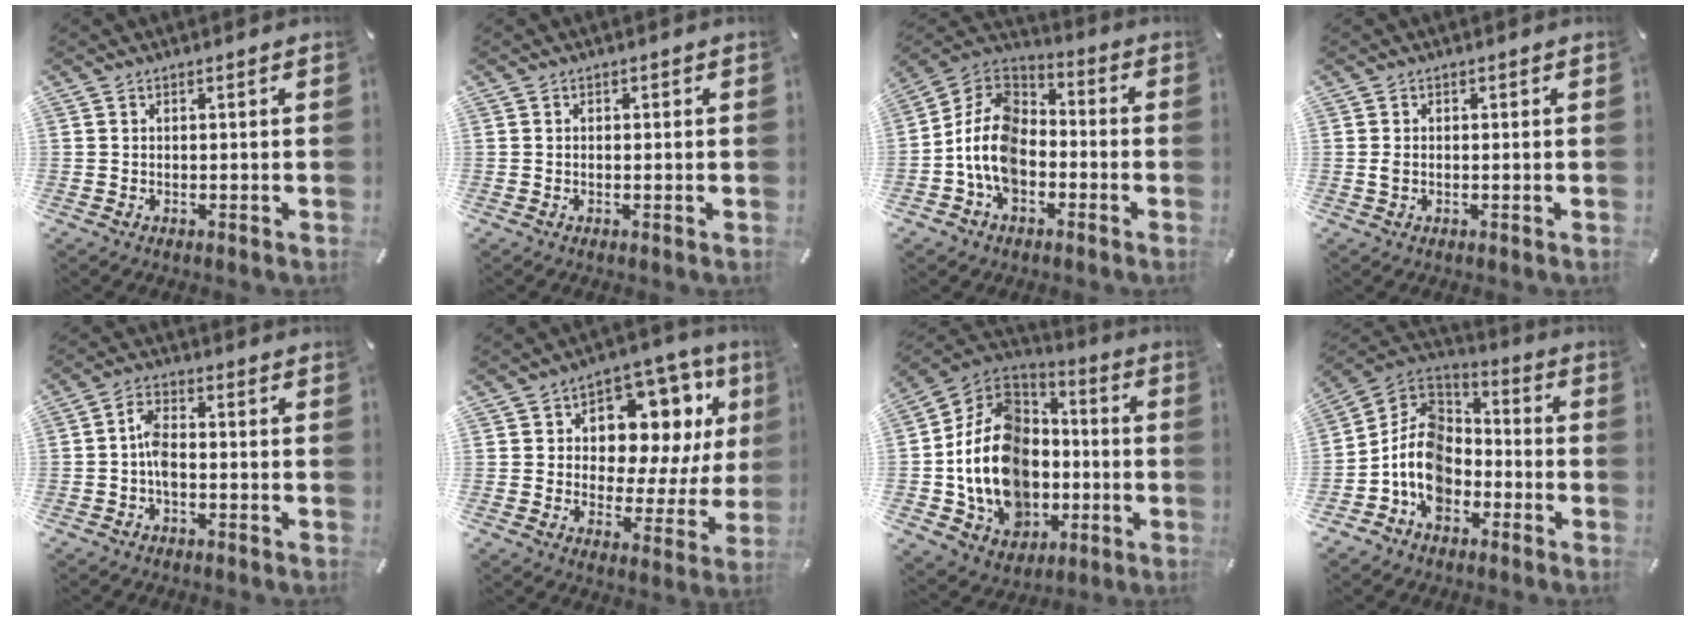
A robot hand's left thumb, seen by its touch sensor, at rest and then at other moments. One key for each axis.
{"total": 0.5, "fx": -0.1, "fy": 0.4, "fz": 0.3, "tx": -0.006, "ty": 0.001, "tz": -0.003}
{"total": 12.2, "fx": -4.6, "fy": 9.0, "fz": 6.8, "tx": -0.167, "ty": 0.024, "tz": -0.093}
{"total": 1.4, "fx": -0.1, "fy": 0.9, "fz": 1.0, "tx": -0.021, "ty": 0.002, "tz": -0.003}
{"total": 5.2, "fx": -1.3, "fy": 2.8, "fz": 4.2, "tx": -0.085, "ty": 0.008, "tz": -0.025}
{"total": 13.8, "fx": 5.6, "fy": 9.3, "fz": 8.5, "tx": -0.111, "ty": -0.048, "tz": 0.097}
{"total": 19.8, "fx": -4.0, "fy": 16.2, "fz": 10.6, "tx": -0.219, "ty": 0.015, "tz": -0.059}
{"total": 12.2, "fx": -5.2, "fy": 9.5, "fz": 5.7, "tx": -0.147, "ty": 0.017, "tz": -0.101}